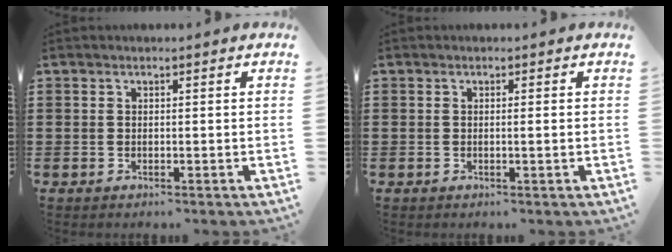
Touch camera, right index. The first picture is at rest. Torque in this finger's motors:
{"motor_torque": [-0.61, 0.65, -0.01, -0.01]}